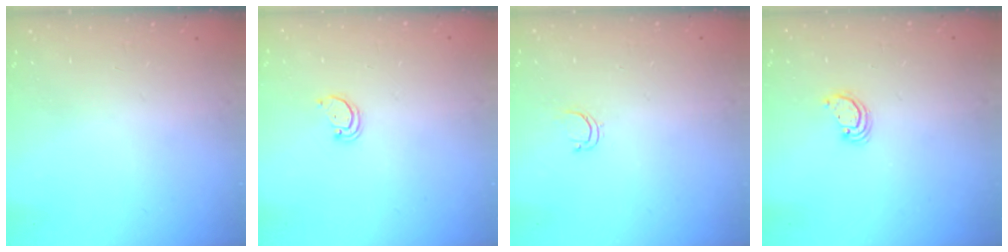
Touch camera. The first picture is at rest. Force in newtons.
{"total": 1.6, "press": 1.6, "slide": 0.1}
{"total": 3.5, "press": 3.5, "slide": 0.5}
{"total": 2.8, "press": 2.8, "slide": 0.2}